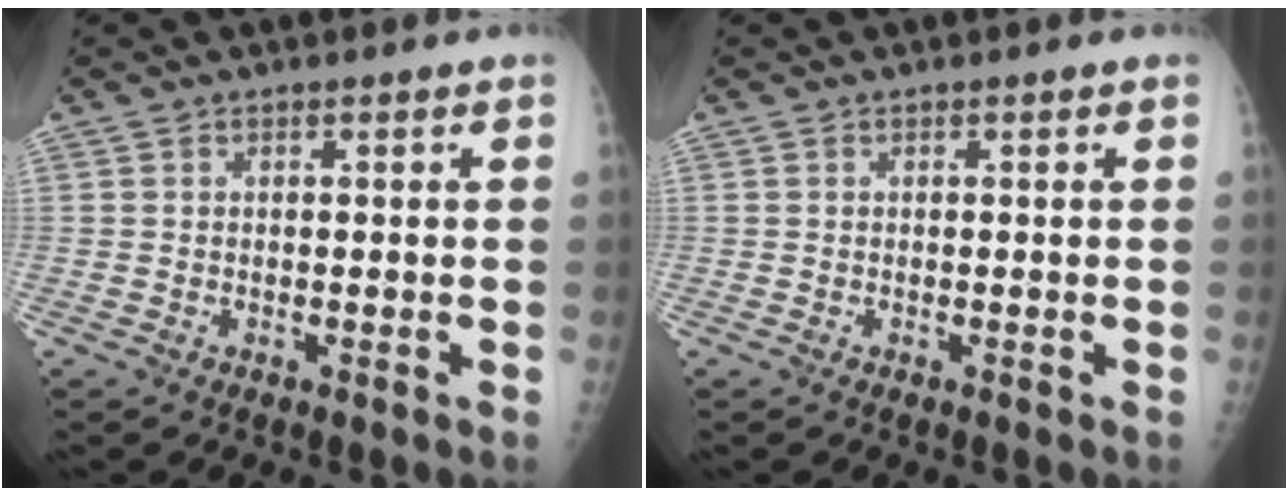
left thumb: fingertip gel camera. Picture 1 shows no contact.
{"total": 0.0}